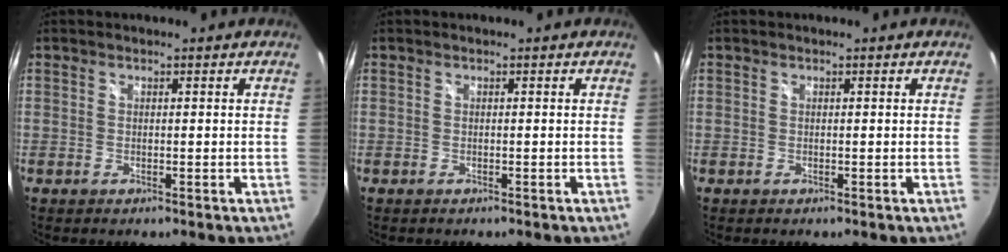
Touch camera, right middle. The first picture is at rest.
{"total": 0.0}
{"total": 0.0}